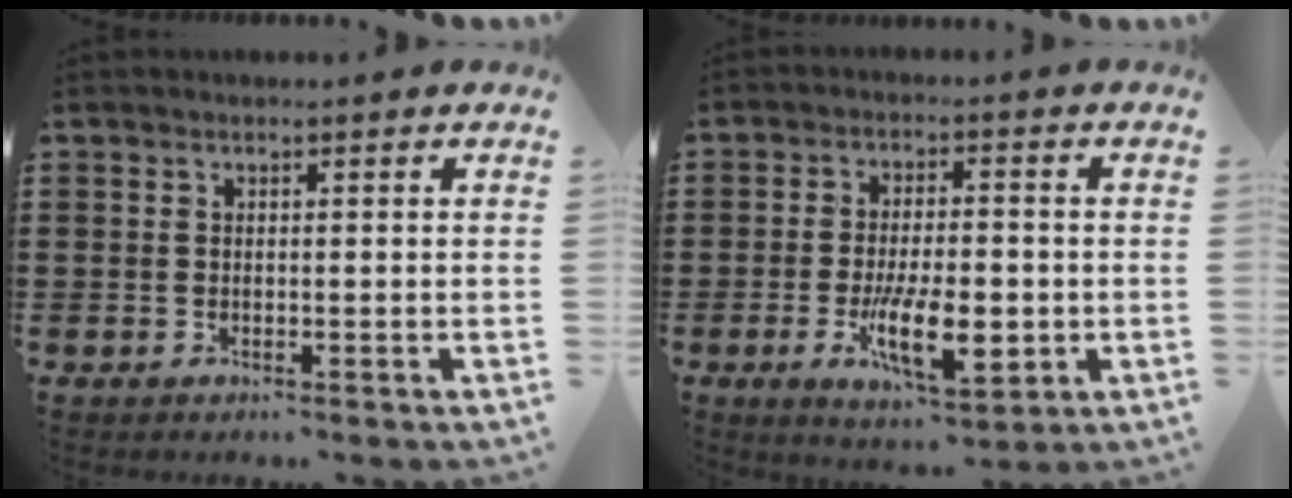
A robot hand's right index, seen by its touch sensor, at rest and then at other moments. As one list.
[{"total": 10.1, "force": [-2.8, 4.1, 8.8], "torque": [-0.167, -0.011, -0.047]}]